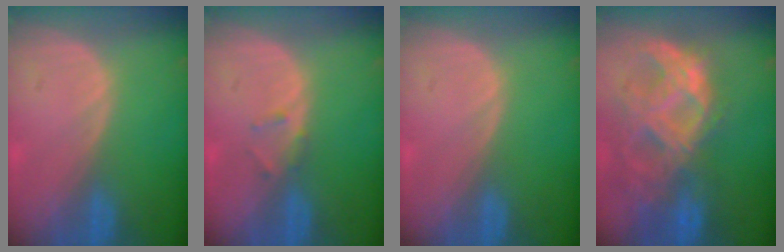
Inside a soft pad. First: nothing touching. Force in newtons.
{"total": 1.3, "press": 1.3, "slide": 0.4}
{"total": 0.0}
{"total": 11.1, "press": 9.4, "slide": 6.0}